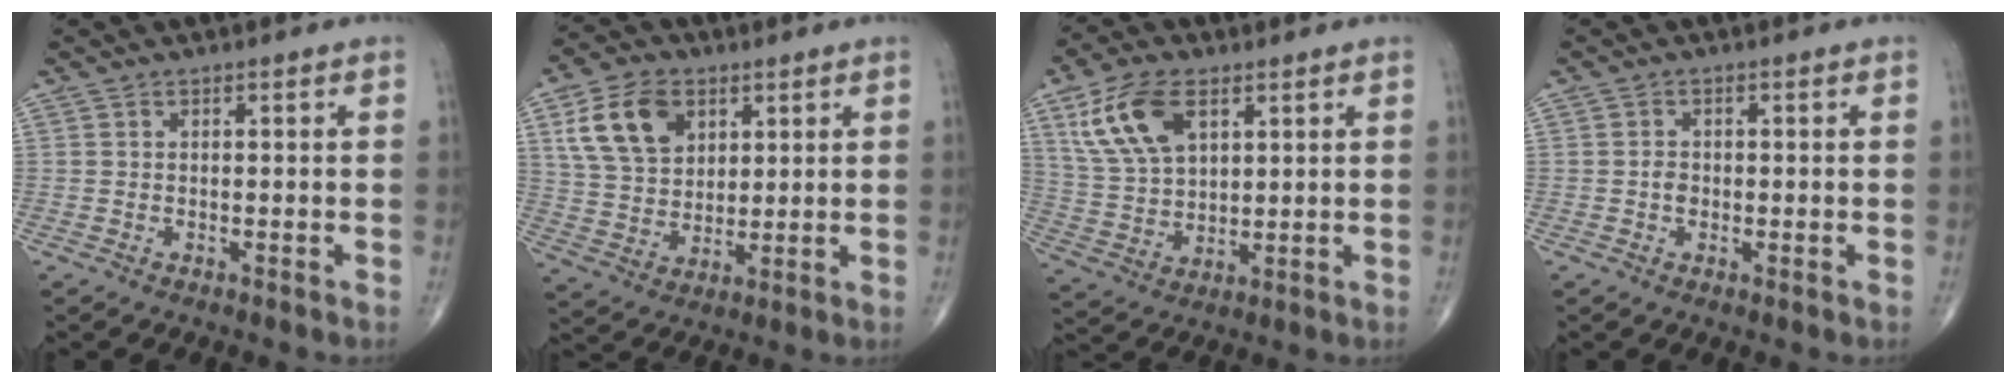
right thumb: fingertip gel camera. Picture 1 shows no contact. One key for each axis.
{"total": 12.9, "fx": 5.2, "fy": 8.9, "fz": 7.7, "tx": -0.121, "ty": -0.011, "tz": 0.101}
{"total": 13.1, "fx": 5.8, "fy": 7.3, "fz": 9.2, "tx": -0.171, "ty": -0.013, "tz": 0.120}
{"total": 1.7, "fx": -0.2, "fy": 1.4, "fz": 1.1, "tx": -0.012, "ty": 0.003, "tz": -0.006}